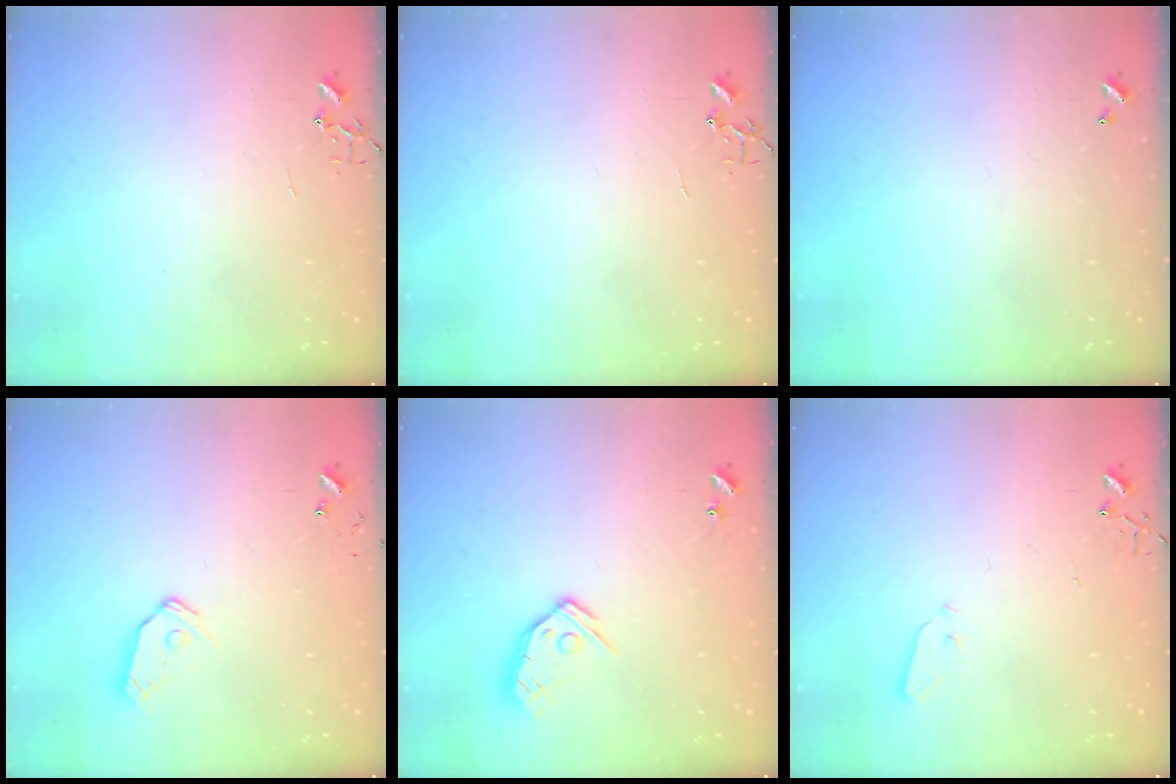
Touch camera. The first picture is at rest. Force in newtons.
{"total": 0.0}
{"total": 0.0}
{"total": 8.1, "press": 8.1, "slide": 0.7}
{"total": 9.9, "press": 9.9, "slide": 0.8}
{"total": 2.9, "press": 2.9, "slide": 0.4}